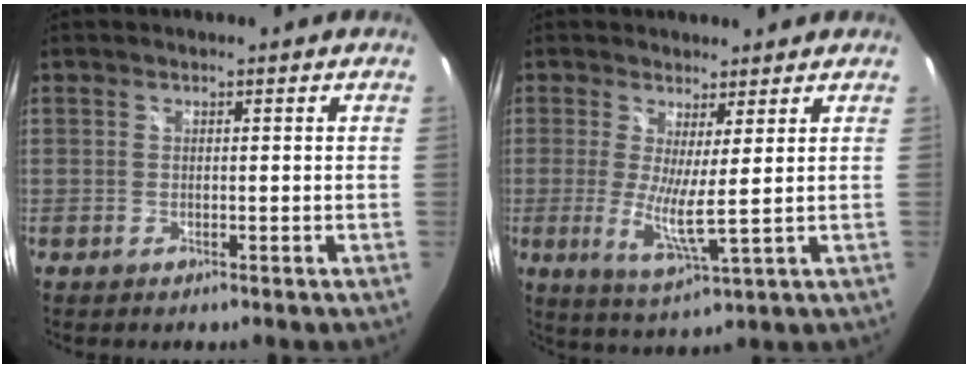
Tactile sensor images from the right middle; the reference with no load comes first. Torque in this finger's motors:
{"motor_torque": [1.45, -0.69, 0.23, 0.12]}